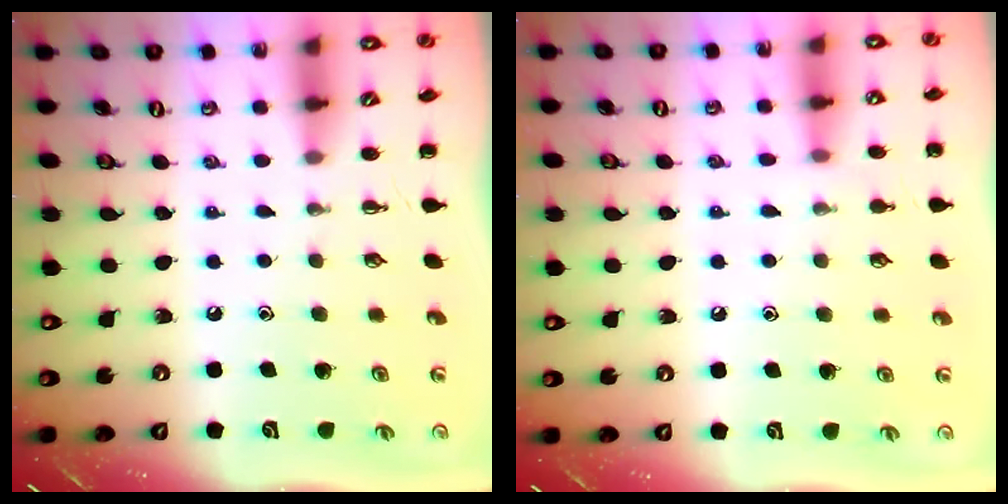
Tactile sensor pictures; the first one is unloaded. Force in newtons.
{"total": 4.1, "press": 3.8, "slide": 1.5}